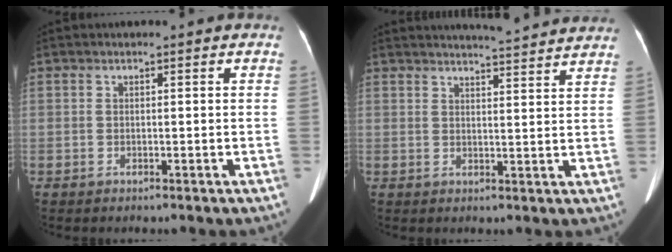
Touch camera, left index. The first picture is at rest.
{"total": 10.1, "force": [9.7, -0.4, 2.9], "torque": [-0.046, 0.005, 0.112]}